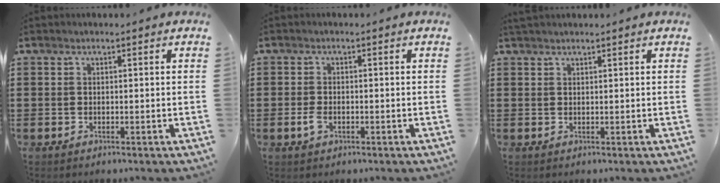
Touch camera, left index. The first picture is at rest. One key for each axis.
{"total": 2.1, "fx": -0.6, "fy": 1.1, "fz": 1.7, "tx": -0.049, "ty": -0.006, "tz": -0.016}
{"total": 1.0, "fx": 0.9, "fy": 0.0, "fz": 0.4, "tx": -0.009, "ty": 0.000, "tz": 0.018}